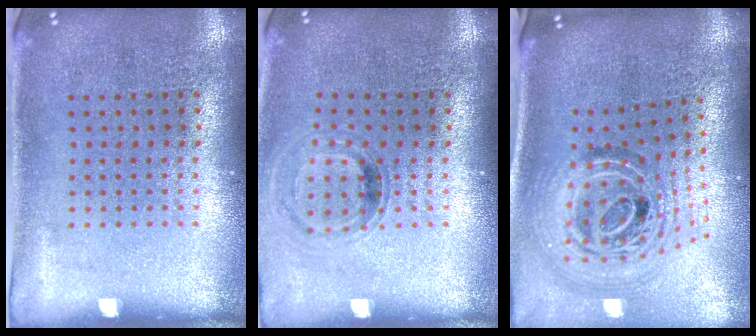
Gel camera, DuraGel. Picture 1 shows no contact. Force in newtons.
{"total": 0.8, "press": 0.7, "slide": 0.2}
{"total": 2.1, "press": 1.7, "slide": 1.3}